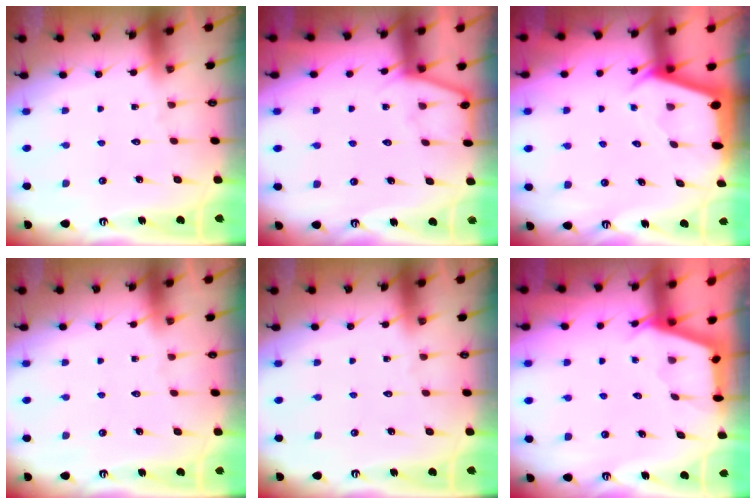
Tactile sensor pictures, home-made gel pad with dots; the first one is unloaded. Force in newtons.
{"total": 4.6, "press": 4.6, "slide": 0.6}
{"total": 2.4, "press": 2.4, "slide": 0.3}
{"total": 0.0}
{"total": 0.0}
{"total": 2.8, "press": 2.8, "slide": 0.3}